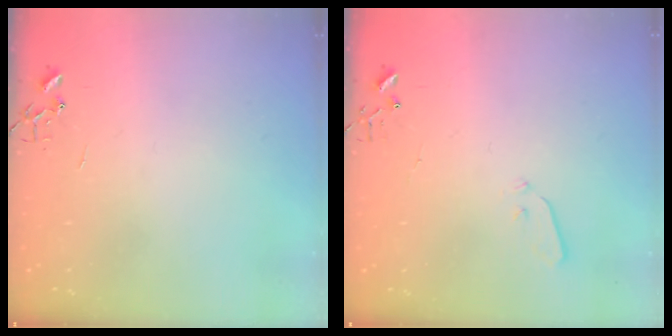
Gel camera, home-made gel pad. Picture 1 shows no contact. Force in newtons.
{"total": 3.6, "press": 3.6, "slide": 0.5}